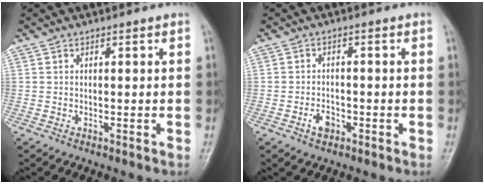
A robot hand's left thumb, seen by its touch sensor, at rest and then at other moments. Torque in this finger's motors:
{"motor_torque": [0.03, 0.90, 0.25, 0.11, 0.00]}